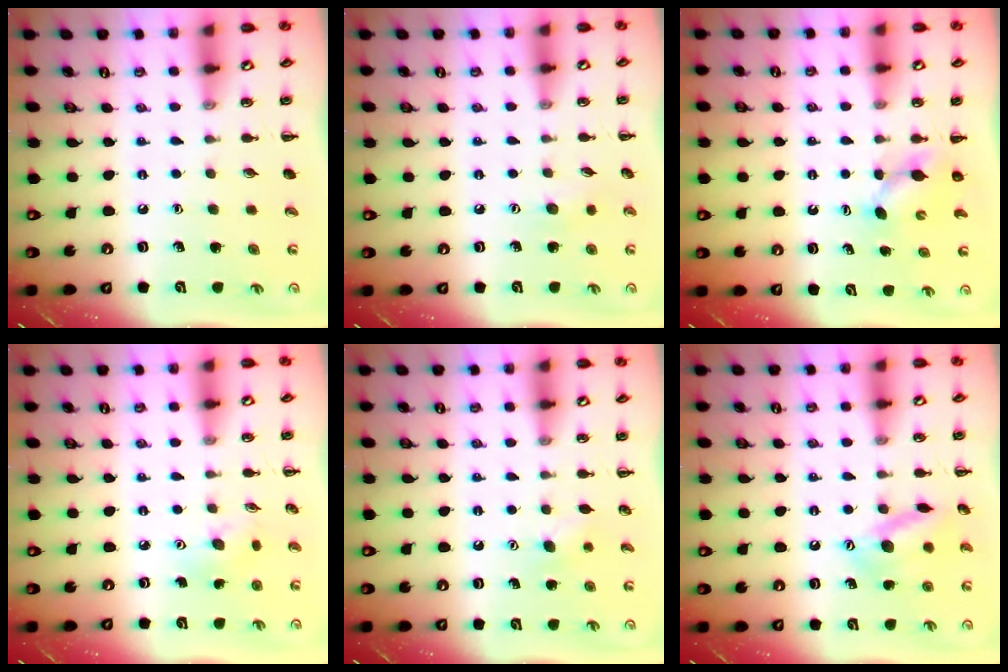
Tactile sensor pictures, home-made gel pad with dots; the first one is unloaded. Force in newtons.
{"total": 4.9, "press": 4.8, "slide": 1.0}
{"total": 4.1, "press": 3.9, "slide": 1.2}
{"total": 3.2, "press": 3.1, "slide": 0.8}
{"total": 4.3, "press": 4.2, "slide": 1.0}
{"total": 14.1, "press": 14.0, "slide": 1.0}